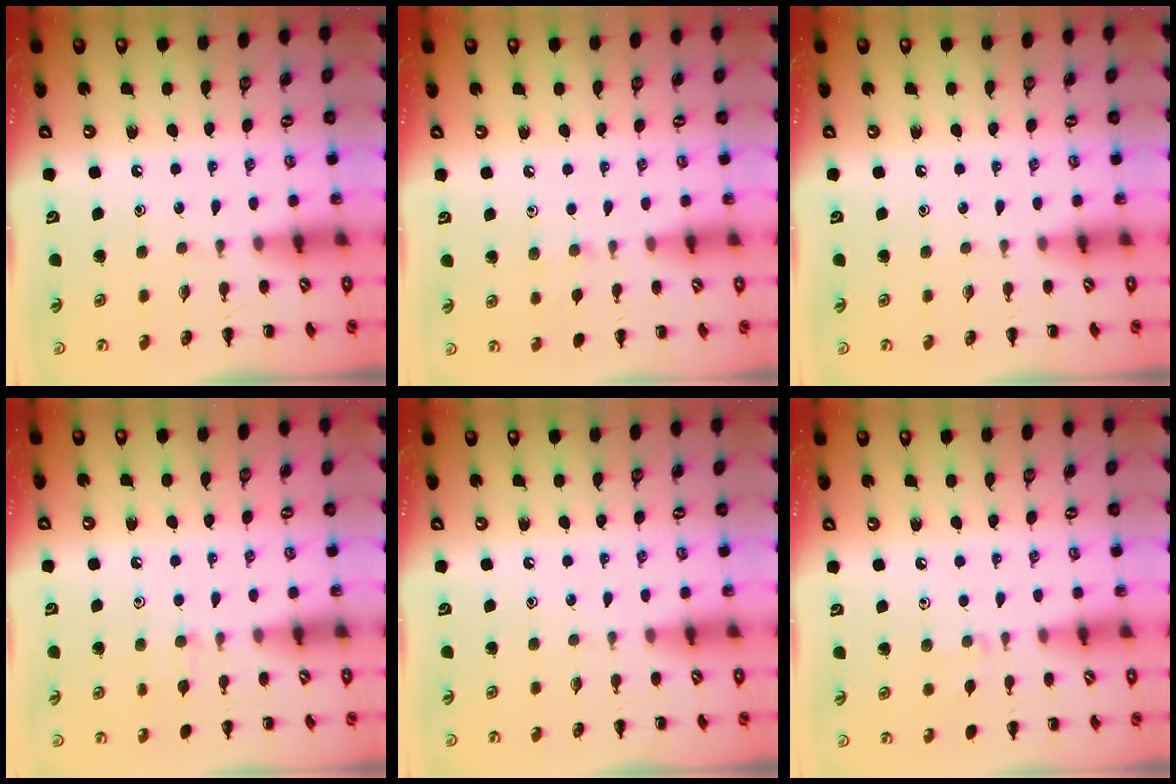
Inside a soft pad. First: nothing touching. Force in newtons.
{"total": 4.9, "press": 4.6, "slide": 1.7}
{"total": 0.0}
{"total": 6.6, "press": 6.3, "slide": 1.9}
{"total": 0.0}
{"total": 2.9, "press": 2.7, "slide": 1.0}